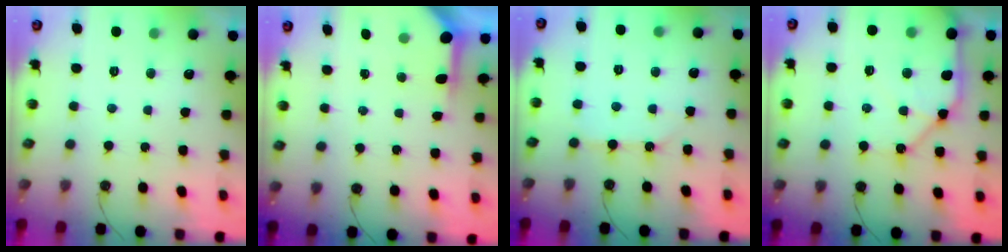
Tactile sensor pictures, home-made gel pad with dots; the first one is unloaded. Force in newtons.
{"total": 3.8, "press": 3.8, "slide": 0.5}
{"total": 6.3, "press": 6.2, "slide": 0.6}
{"total": 13.8, "press": 13.7, "slide": 1.8}